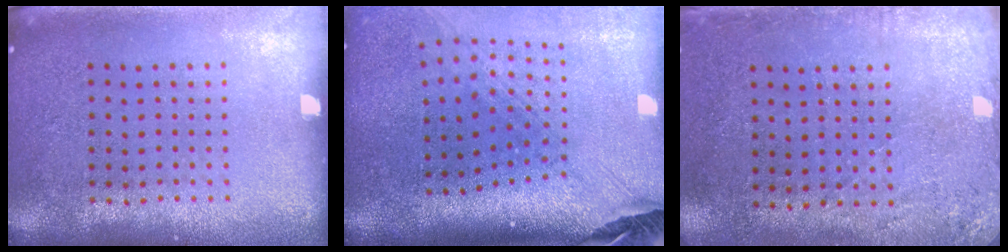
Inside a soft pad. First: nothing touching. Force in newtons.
{"total": 2.9, "press": 2.2, "slide": 2.0}
{"total": 2.8, "press": 2.3, "slide": 1.6}